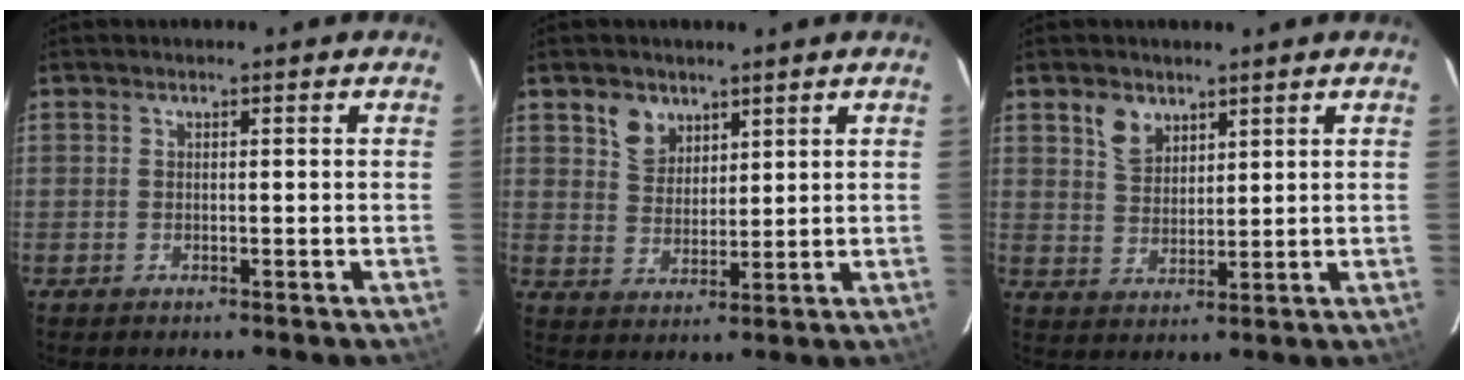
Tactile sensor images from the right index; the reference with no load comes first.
{"total": 5.6, "force": [3.5, 4.0, 1.8], "torque": [-0.027, 0.010, 0.071]}
{"total": 5.3, "force": [3.3, 3.4, 2.4], "torque": [-0.041, 0.008, 0.066]}